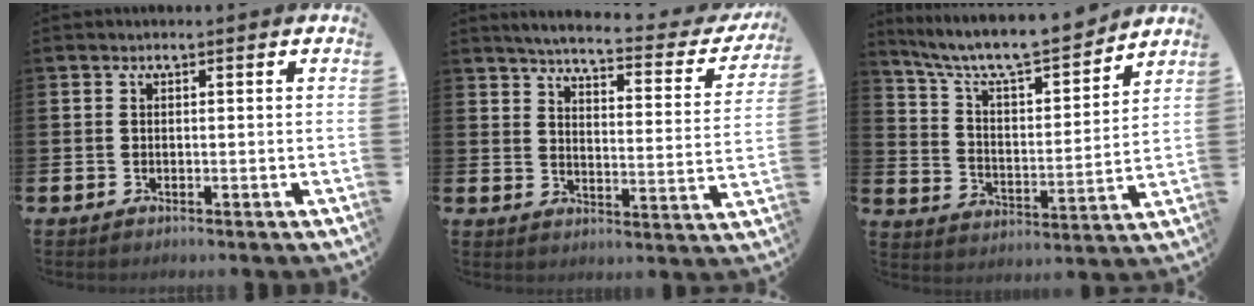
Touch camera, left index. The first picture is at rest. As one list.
[{"total": 4.4, "force": [4.0, 0.5, 1.8], "torque": [-0.049, -0.036, 0.058]}, {"total": 8.7, "force": [8.0, 1.5, 2.9], "torque": [-0.090, -0.062, 0.136]}]